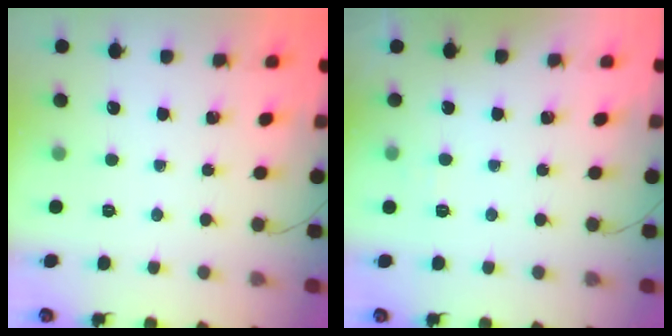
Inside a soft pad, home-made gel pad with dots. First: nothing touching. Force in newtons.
{"total": 4.1, "press": 3.9, "slide": 1.0}